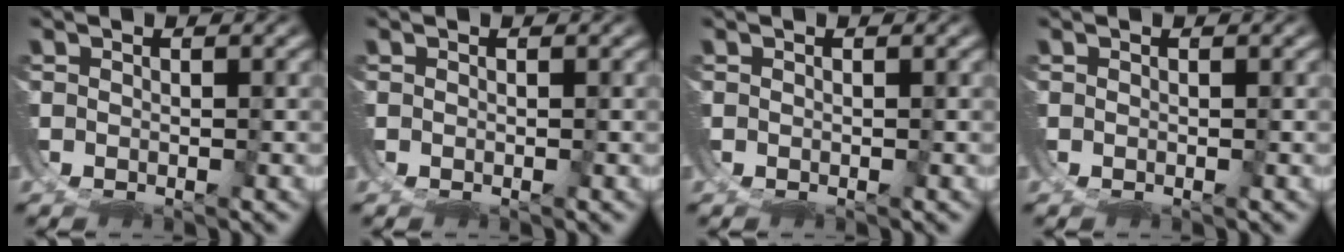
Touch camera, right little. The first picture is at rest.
{"total": 0.0}
{"total": 0.0}
{"total": 0.0}